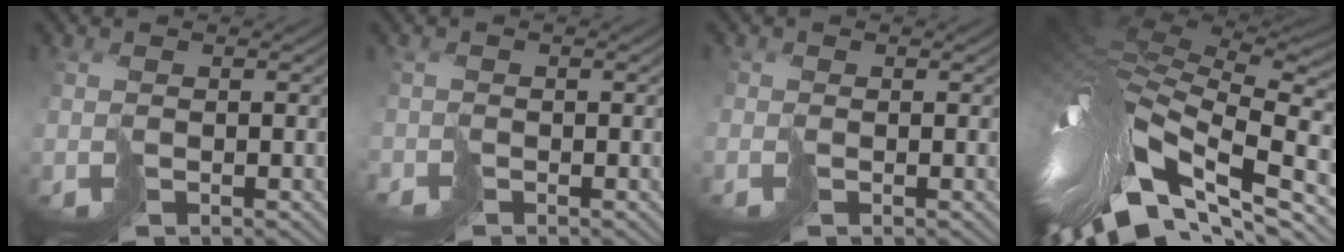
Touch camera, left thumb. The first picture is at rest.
{"total": 1.4, "force": [-1.2, 0.2, -0.6], "torque": [0.011, -0.010, -0.027]}
{"total": 1.0, "force": [-0.6, 0.7, 0.4], "torque": [-0.014, -0.004, -0.013]}
{"total": 15.8, "force": [-2.1, 8.4, 13.2], "torque": [-0.284, -0.032, -0.026]}